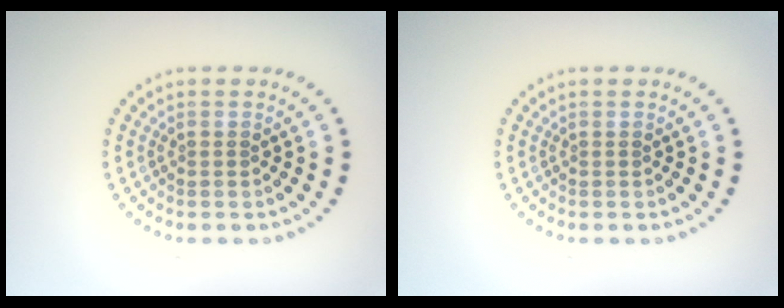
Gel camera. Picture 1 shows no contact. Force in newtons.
{"total": 0.0}